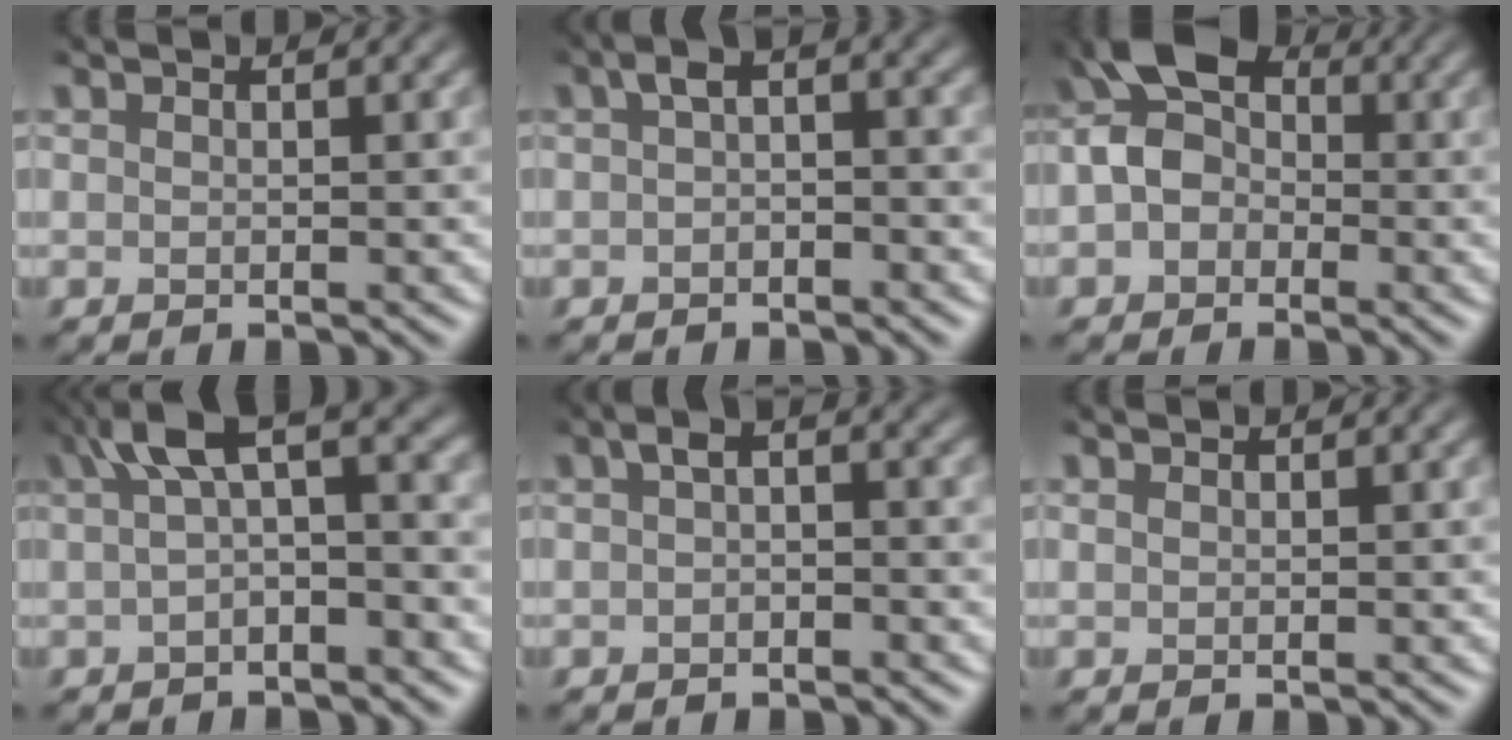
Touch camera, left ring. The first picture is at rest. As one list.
[{"total": 2.8, "force": [-0.4, 1.5, 2.3], "torque": [-0.046, 0.008, -0.006]}, {"total": 6.7, "force": [-0.7, 5.0, 4.4], "torque": [-0.069, 0.031, -0.028]}, {"total": 5.4, "force": [0.7, 2.1, 4.9], "torque": [-0.081, 0.015, 0.011]}, {"total": 2.3, "force": [-0.4, 1.3, 1.8], "torque": [-0.039, 0.006, -0.004]}, {"total": 0.0}]